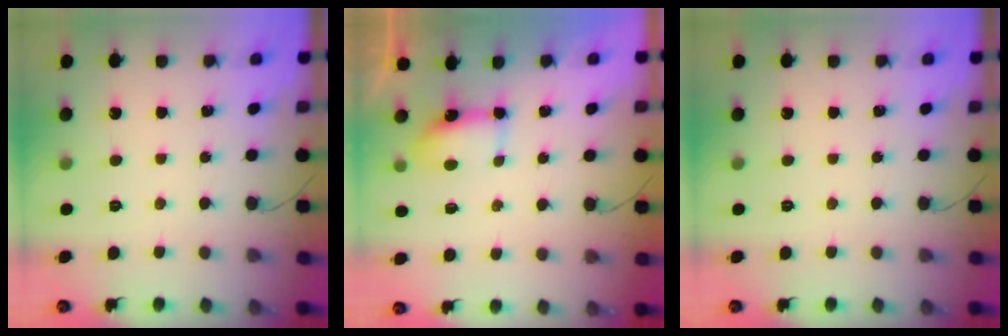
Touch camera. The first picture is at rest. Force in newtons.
{"total": 5.0, "press": 5.0, "slide": 0.5}
{"total": 0.0}